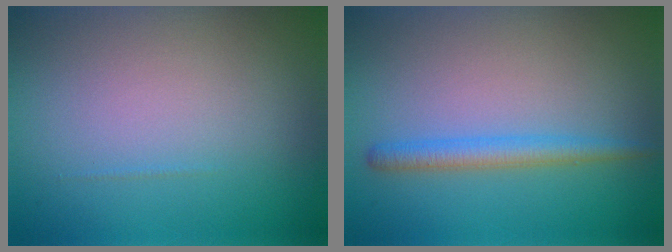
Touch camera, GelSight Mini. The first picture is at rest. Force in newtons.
{"total": 2.3, "press": 2.3, "slide": 0.1}